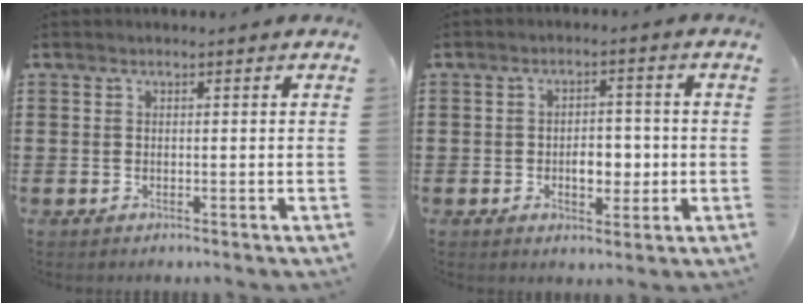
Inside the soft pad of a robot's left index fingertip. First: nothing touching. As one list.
[{"total": 4.9, "force": [-1.0, 2.8, 3.8], "torque": [-0.057, 0.001, -0.024]}]